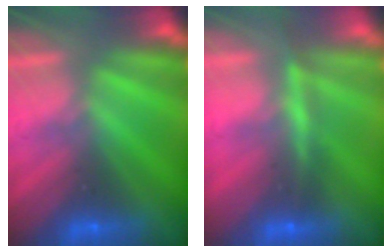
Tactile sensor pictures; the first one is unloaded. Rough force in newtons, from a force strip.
{"total": 4.6}